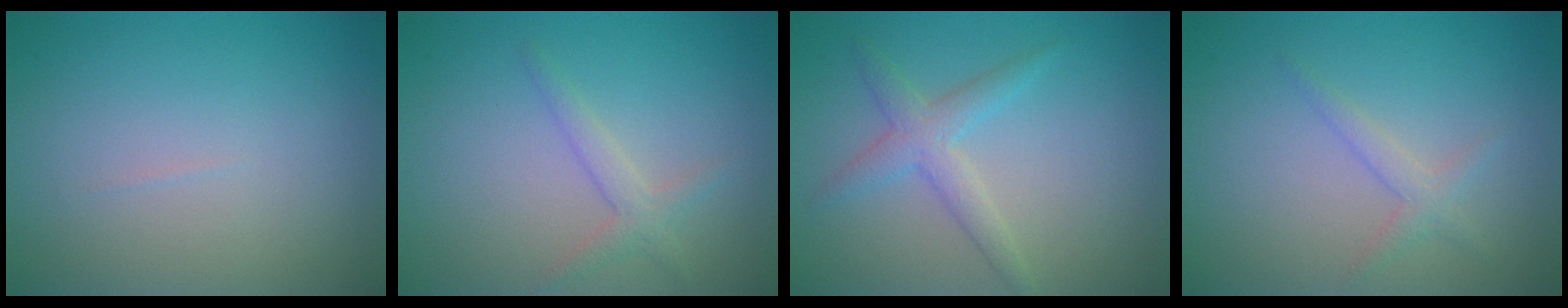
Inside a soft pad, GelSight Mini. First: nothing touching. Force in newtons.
{"total": 1.8, "press": 1.8, "slide": 0.1}
{"total": 2.5, "press": 2.5, "slide": 0.2}
{"total": 1.3, "press": 1.3, "slide": 0.1}